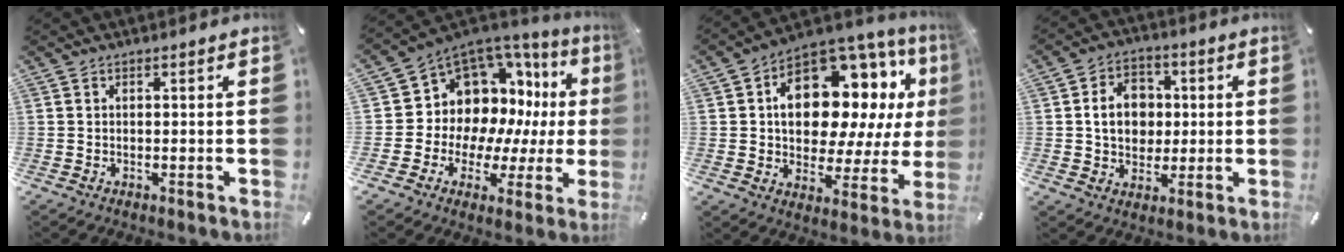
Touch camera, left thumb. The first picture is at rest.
{"total": 11.2, "force": [4.7, 9.6, 3.4], "torque": [-0.061, -0.076, 0.102]}
{"total": 18.0, "force": [5.9, 11.4, 12.7], "torque": [-0.212, -0.044, 0.102]}
{"total": 10.0, "force": [0.7, 8.4, 5.3], "torque": [-0.090, 0.012, 0.012]}